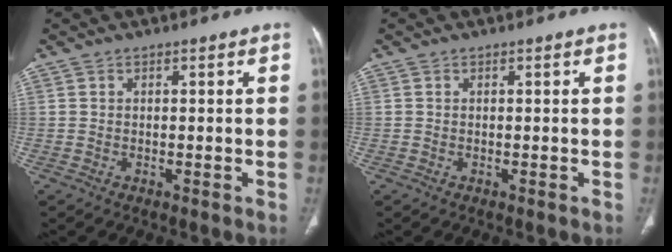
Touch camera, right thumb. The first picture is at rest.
{"total": 0.0}